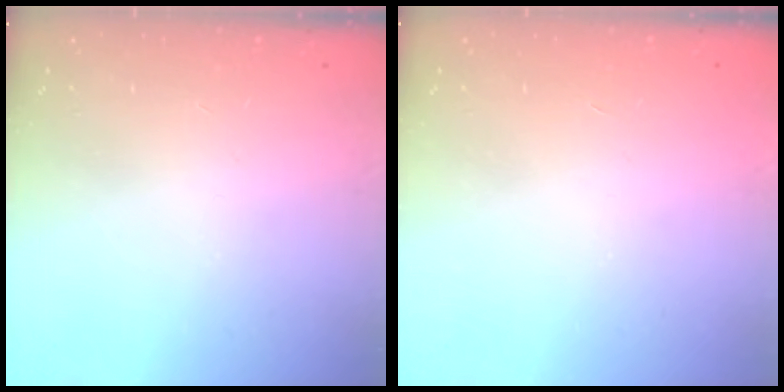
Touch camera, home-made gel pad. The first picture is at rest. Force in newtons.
{"total": 1.5, "press": 1.5, "slide": 0.1}